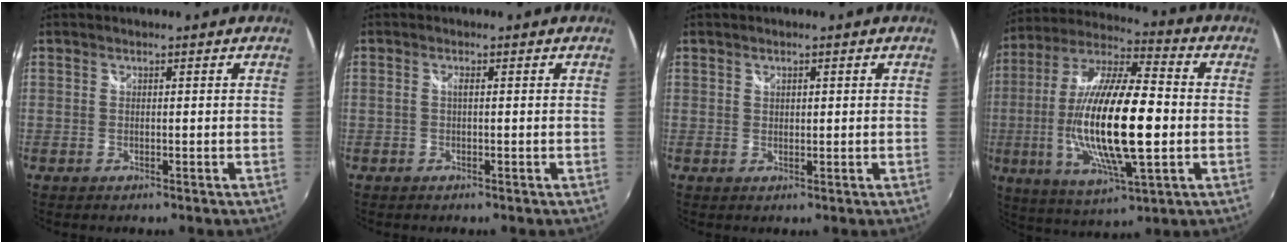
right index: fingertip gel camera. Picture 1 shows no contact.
{"total": 0.9, "force": [0.0, 0.0, 0.9], "torque": [-0.017, 0.002, -0.002]}
{"total": 0.9, "force": [0.5, 0.6, 0.4], "torque": [-0.005, 0.002, 0.009]}
{"total": 22.7, "force": [-2.5, 5.9, 21.8], "torque": [-0.419, -0.011, -0.046]}